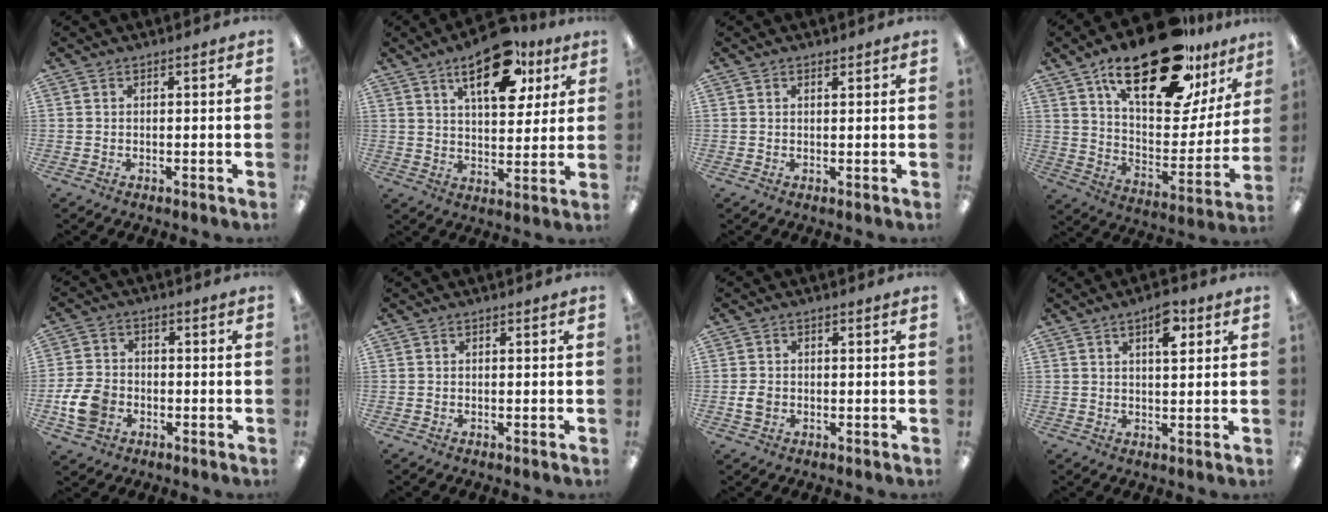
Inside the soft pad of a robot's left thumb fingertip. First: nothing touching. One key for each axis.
{"total": 16.9, "fx": 9.7, "fy": 8.0, "fz": 11.4, "tx": -0.151, "ty": -0.038, "tz": 0.155}
{"total": 1.0, "fx": 0.8, "fy": 0.4, "fz": 0.4, "tx": -0.009, "ty": 0.000, "tz": 0.015}
{"total": 26.9, "fx": 18.5, "fy": 10.4, "fz": 16.5, "tx": -0.248, "ty": -0.109, "tz": 0.308}
{"total": 8.9, "fx": -2.8, "fy": 6.6, "fz": 5.3, "tx": -0.115, "ty": 0.017, "tz": -0.049}
{"total": 0.0}
{"total": 3.0, "fx": -0.6, "fy": 2.4, "fz": 1.7, "tx": -0.029, "ty": 0.005, "tz": -0.011}
{"total": 6.4, "fx": 3.4, "fy": 2.6, "fz": 4.8, "tx": -0.071, "ty": -0.006, "tz": 0.052}